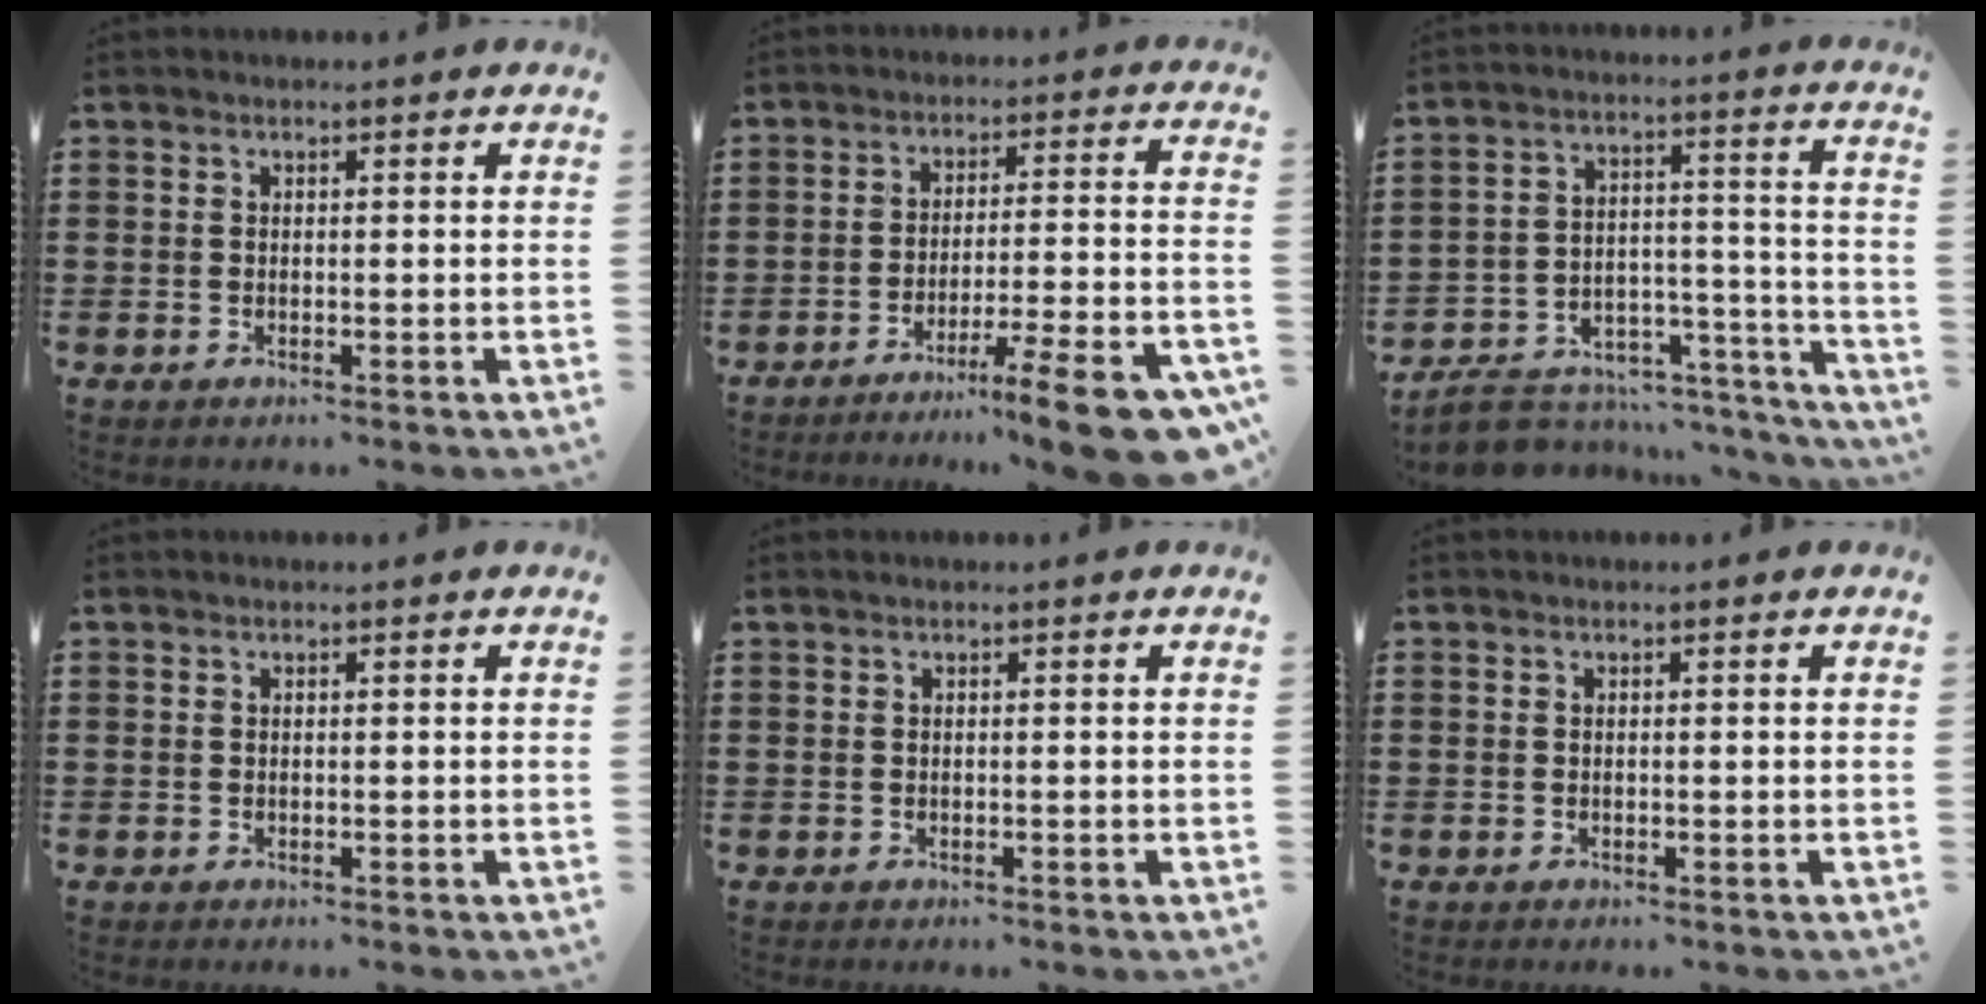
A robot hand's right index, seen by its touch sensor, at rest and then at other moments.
{"total": 11.5, "force": [-8.1, 0.1, 8.1], "torque": [-0.116, 0.014, -0.144]}
{"total": 6.4, "force": [-5.4, 3.2, 1.3], "torque": [-0.028, 0.009, -0.099]}
{"total": 0.0}
{"total": 0.0}
{"total": 0.0}